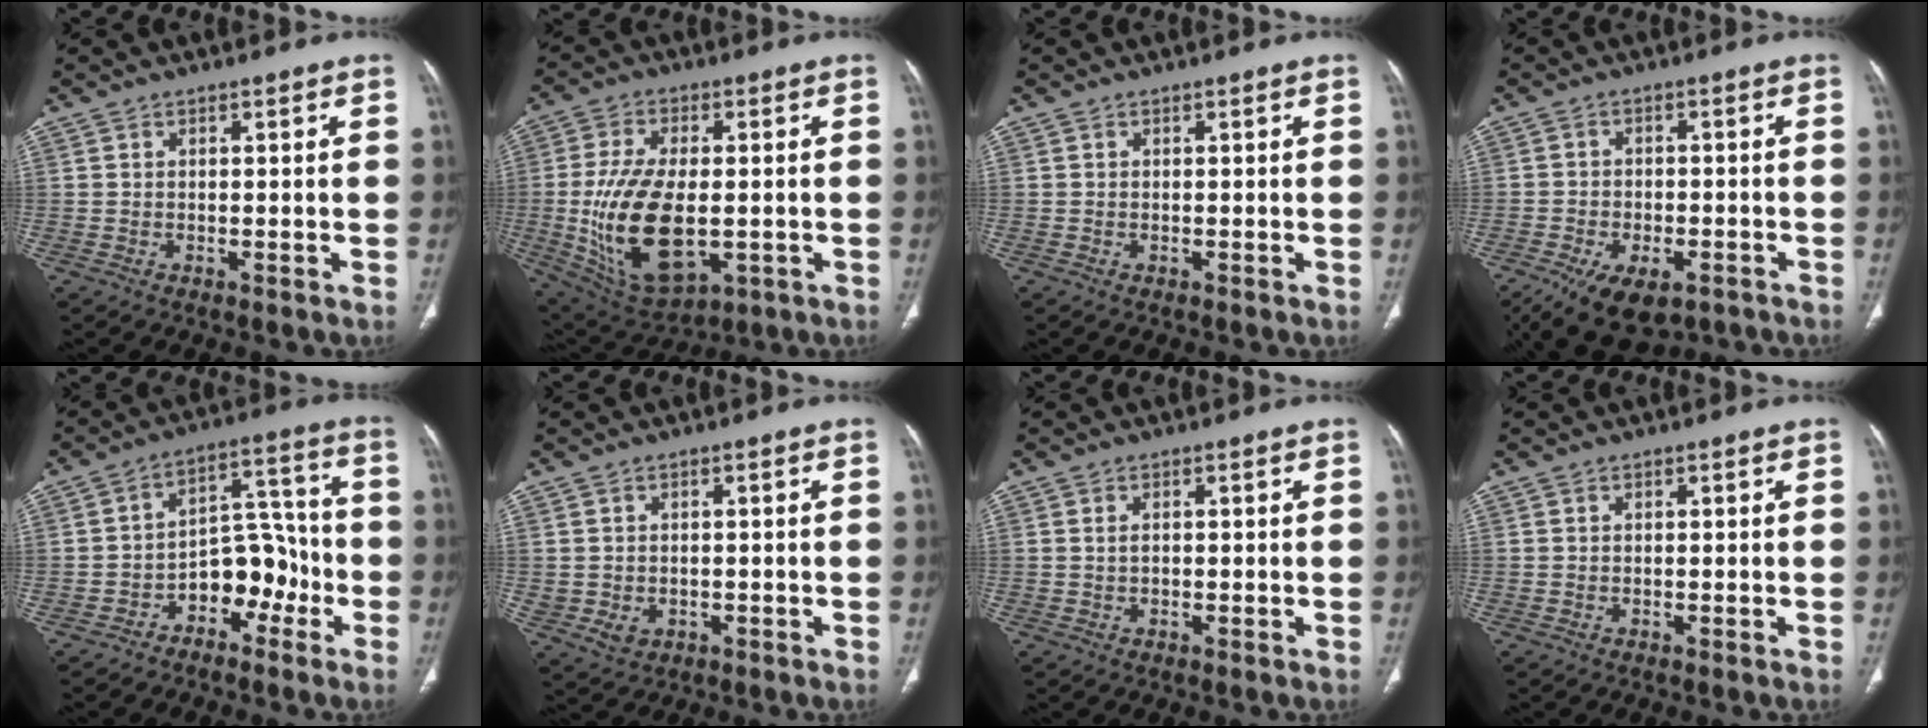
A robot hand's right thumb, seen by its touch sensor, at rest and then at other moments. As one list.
[{"total": 18.7, "force": [-2.4, 9.9, 15.7], "torque": [-0.294, -0.009, -0.020]}, {"total": 0.0}, {"total": 14.7, "force": [-8.9, 7.8, 8.7], "torque": [-0.167, 0.020, -0.132]}, {"total": 9.9, "force": [-4.5, 6.5, 6.0], "torque": [-0.046, 0.062, -0.073]}, {"total": 3.8, "force": [-0.8, 3.2, 1.9], "torque": [-0.025, 0.002, -0.001]}, {"total": 1.0, "force": [0.1, 0.6, 0.8], "torque": [-0.017, 0.003, 0.004]}, {"total": 0.0}]